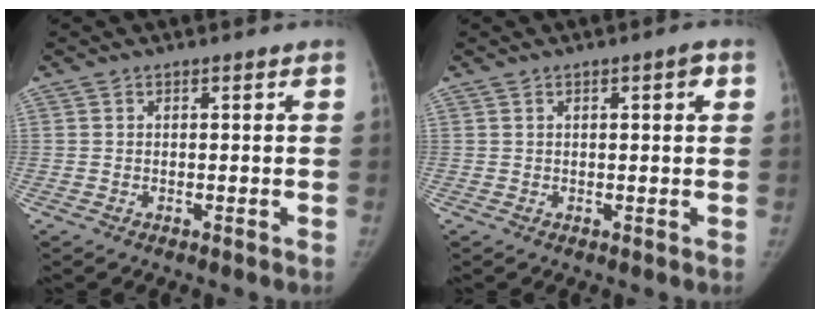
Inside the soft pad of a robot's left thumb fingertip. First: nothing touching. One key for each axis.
{"total": 2.1, "fx": 0.7, "fy": 0.7, "fz": 1.9, "tx": -0.022, "ty": 0.002, "tz": 0.008}